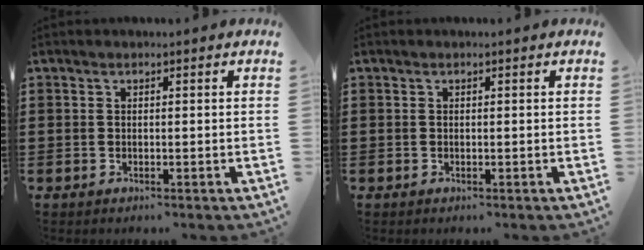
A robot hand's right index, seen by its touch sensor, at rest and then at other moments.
{"total": 0.0}